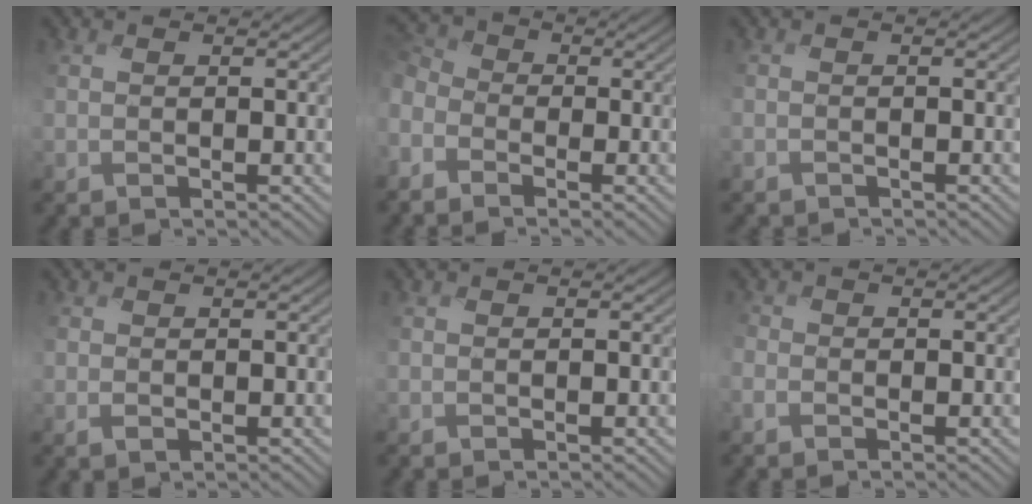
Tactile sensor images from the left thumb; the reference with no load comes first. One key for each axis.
{"total": 6.0, "fx": -3.1, "fy": 4.1, "fz": 3.0, "tx": -0.109, "ty": -0.010, "tz": -0.066}
{"total": 1.0, "fx": -1.0, "fy": 0.4, "fz": -0.1, "tx": -0.001, "ty": -0.005, "tz": -0.023}
{"total": 1.0, "fx": 0.1, "fy": 0.8, "fz": 0.6, "tx": -0.015, "ty": -0.001, "tz": 0.004}
{"total": 0.0}
{"total": 1.7, "fx": -0.9, "fy": 1.2, "fz": 0.6, "tx": -0.019, "ty": -0.003, "tz": -0.028}